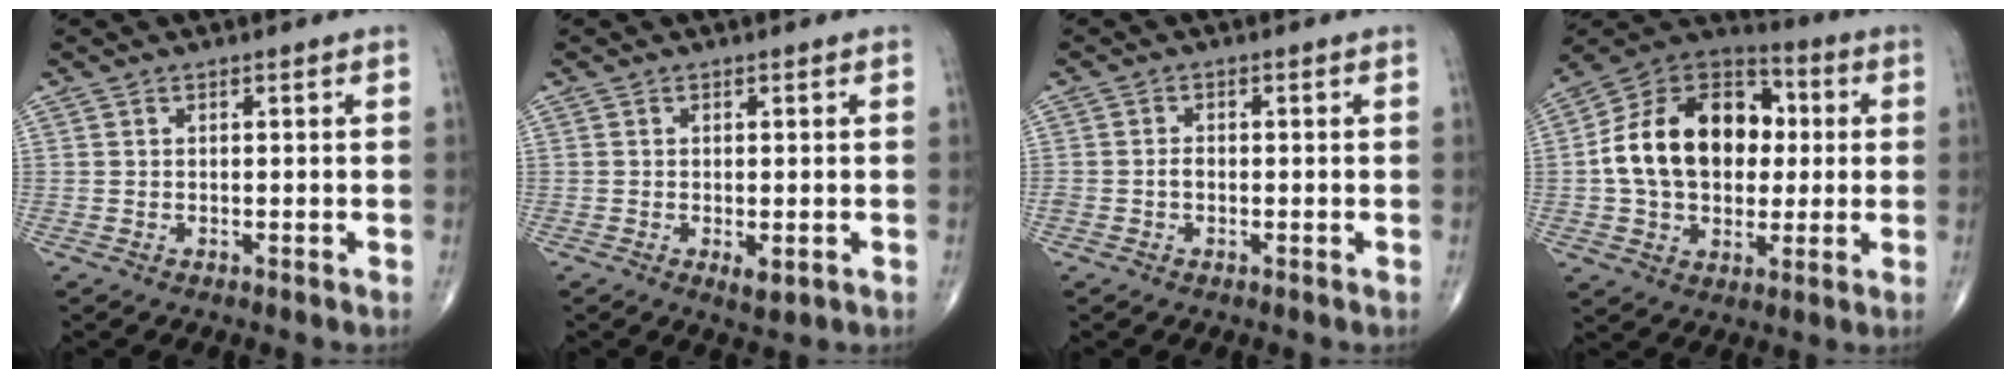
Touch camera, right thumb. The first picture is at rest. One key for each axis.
{"total": 2.4, "fx": -0.7, "fy": 1.0, "fz": 2.0, "tx": -0.031, "ty": -0.006, "tz": -0.009}
{"total": 1.4, "fx": -0.5, "fy": 1.0, "fz": 0.9, "tx": -0.014, "ty": 0.003, "tz": -0.009}
{"total": 21.2, "fx": 1.4, "fy": 15.1, "fz": 14.9, "tx": -0.222, "ty": 0.026, "tz": 0.021}